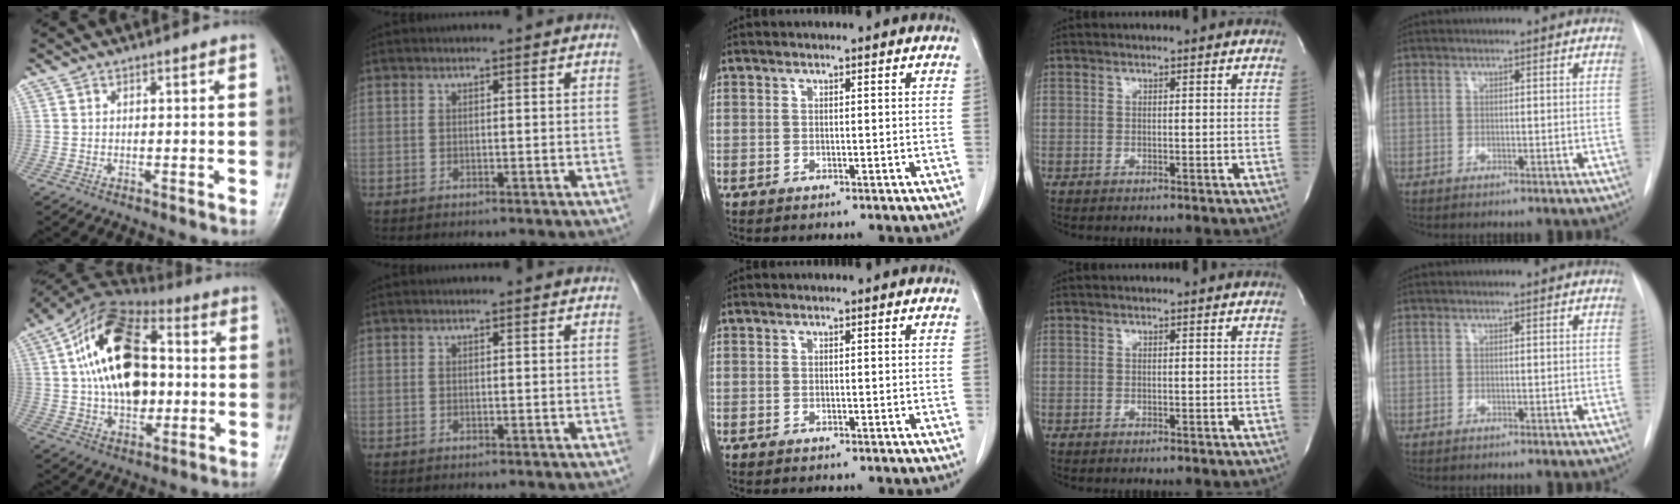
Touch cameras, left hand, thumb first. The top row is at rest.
{"thumb": {"total": 20.6, "force": [2.5, 12.6, 16.1], "torque": [-0.259, 0.017, 0.040]}, "index": {"total": 2.2, "force": [2.2, 0.3, 0.5], "torque": [-0.014, 0.019, 0.019]}}